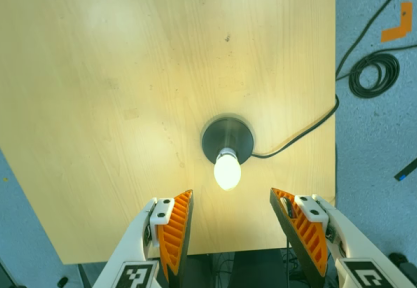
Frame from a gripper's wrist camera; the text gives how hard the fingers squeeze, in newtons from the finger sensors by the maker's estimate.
{"total": 0.0}